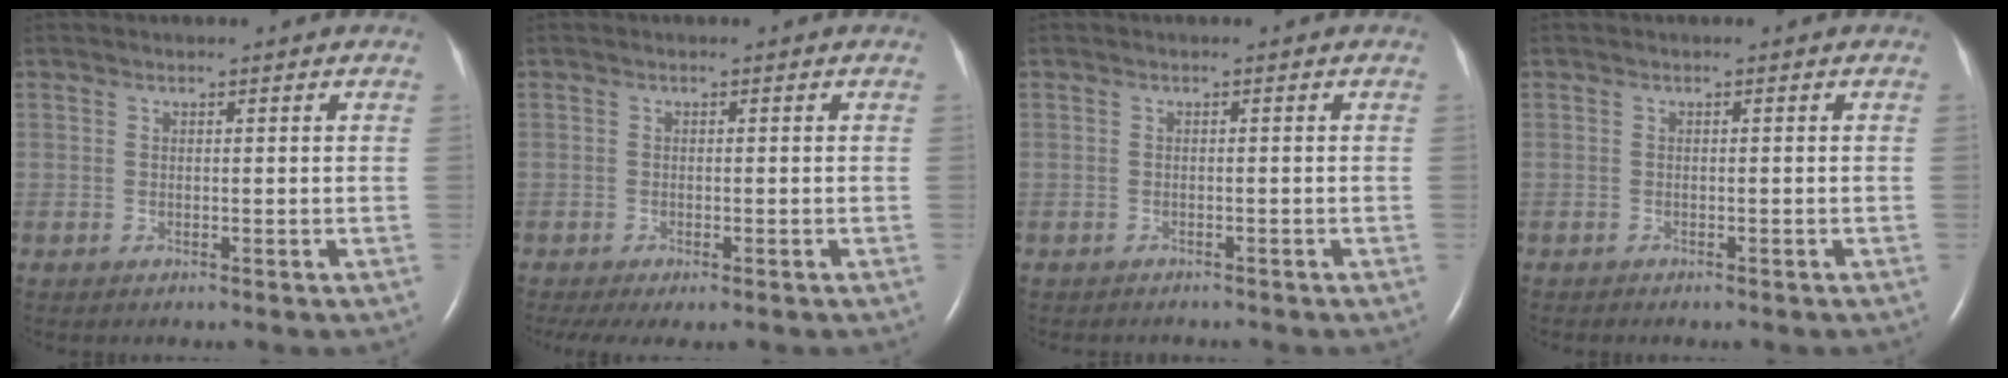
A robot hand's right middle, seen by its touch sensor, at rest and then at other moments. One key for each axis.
{"total": 4.9, "fx": -3.4, "fy": 1.7, "fz": 3.1, "tx": -0.048, "ty": -0.016, "tz": -0.051}
{"total": 1.6, "fx": -1.4, "fy": 0.6, "fz": 0.3, "tx": -0.013, "ty": -0.002, "tz": -0.015}
{"total": 1.3, "fx": -1.0, "fy": 0.3, "fz": 0.6, "tx": -0.014, "ty": -0.003, "tz": -0.008}